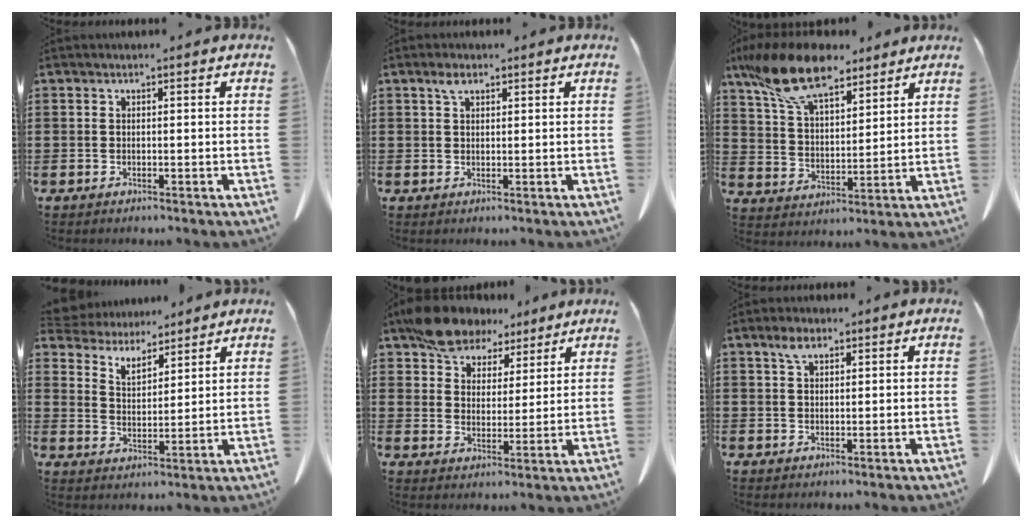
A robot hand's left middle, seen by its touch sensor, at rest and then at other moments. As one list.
[{"total": 2.0, "force": [1.1, 1.0, 1.3], "torque": [-0.030, 0.004, 0.020]}, {"total": 13.8, "force": [10.3, 4.7, 8.0], "torque": [-0.189, -0.023, 0.189]}, {"total": 5.0, "force": [4.8, 1.4, 0.4], "torque": [-0.032, -0.020, 0.084]}, {"total": 8.1, "force": [6.7, 3.9, 2.2], "torque": [-0.066, -0.012, 0.127]}, {"total": 2.7, "force": [1.7, 1.2, 1.8], "torque": [-0.039, 0.005, 0.031]}]